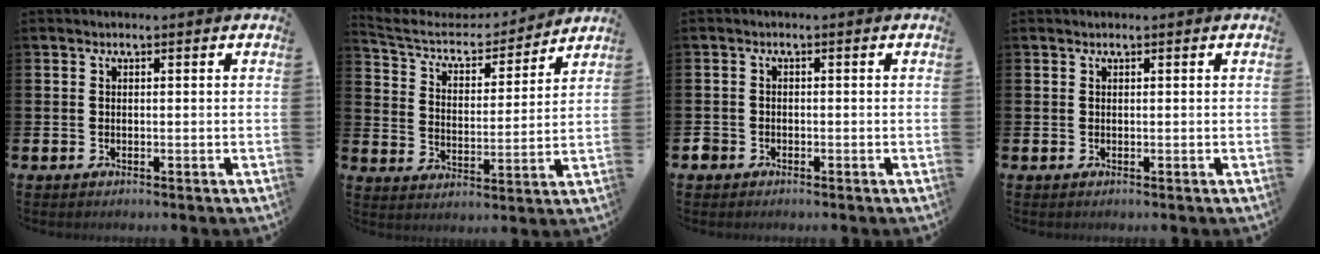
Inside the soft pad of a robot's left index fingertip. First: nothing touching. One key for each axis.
{"total": 6.6, "fx": 5.7, "fy": 2.8, "fz": 1.8, "tx": -0.063, "ty": -0.052, "tz": 0.091}
{"total": 1.5, "fx": -1.2, "fy": 1.0, "fz": 0.1, "tx": -0.004, "ty": 0.002, "tz": -0.027}
{"total": 0.0}